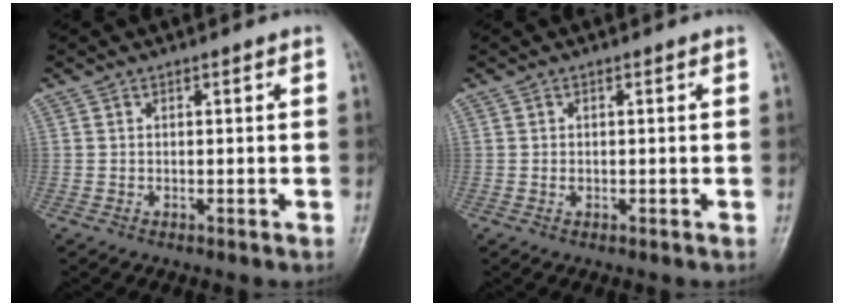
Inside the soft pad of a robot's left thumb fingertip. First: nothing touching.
{"total": 0.7, "force": [-0.1, 0.5, 0.5], "torque": [-0.007, 0.000, -0.001]}